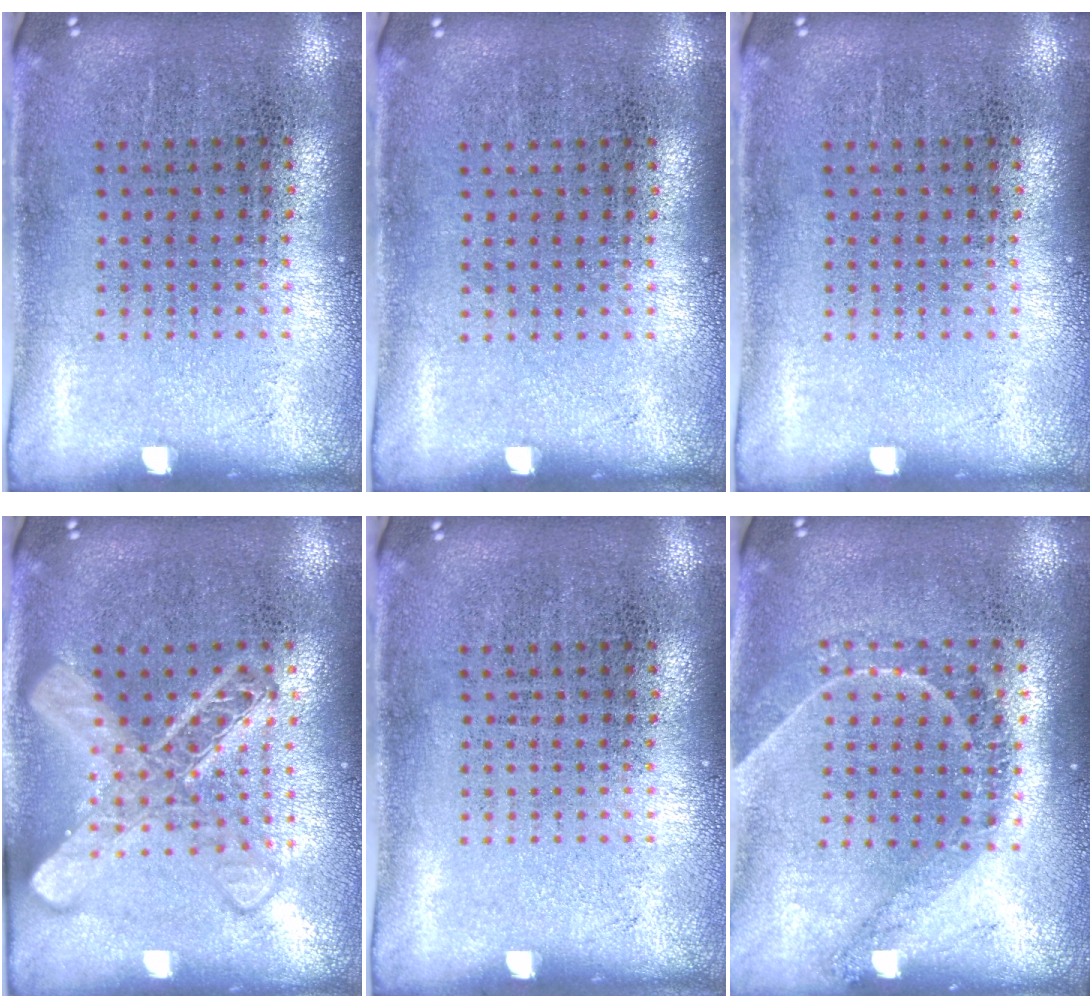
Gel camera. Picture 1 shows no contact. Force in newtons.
{"total": 0.0}
{"total": 0.0}
{"total": 3.2, "press": 3.1, "slide": 0.6}
{"total": 0.0}
{"total": 1.3, "press": 1.1, "slide": 0.7}